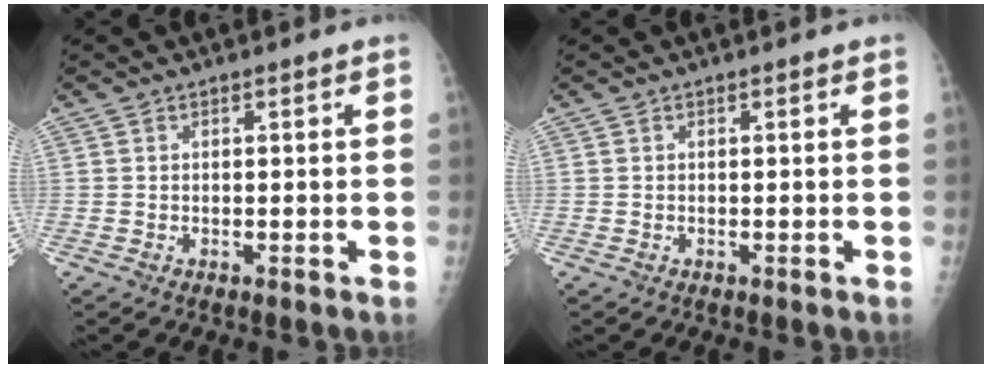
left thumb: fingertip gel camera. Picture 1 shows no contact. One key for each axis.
{"total": 0.0}